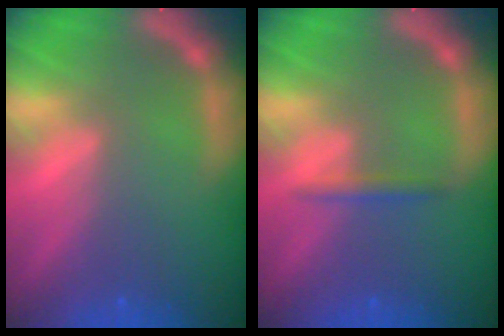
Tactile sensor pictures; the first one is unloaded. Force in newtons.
{"total": 1.4}